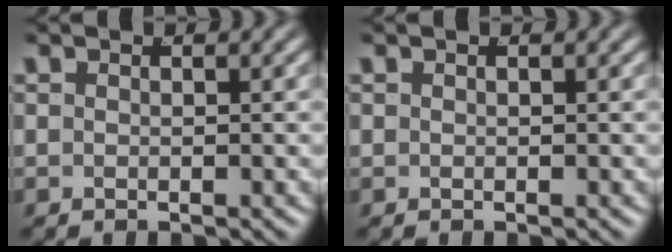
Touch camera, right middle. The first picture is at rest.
{"total": 0.0}